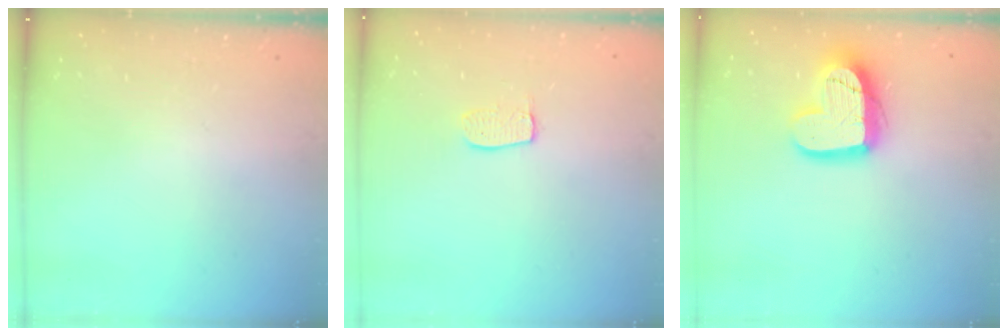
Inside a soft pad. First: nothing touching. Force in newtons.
{"total": 7.1, "press": 7.1, "slide": 0.3}
{"total": 16.1, "press": 16.1, "slide": 1.0}